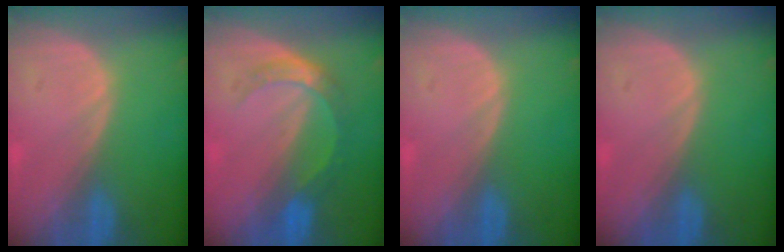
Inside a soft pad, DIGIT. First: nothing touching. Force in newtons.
{"total": 5.4, "press": 4.8, "slide": 2.4}
{"total": 0.0}
{"total": 0.0}